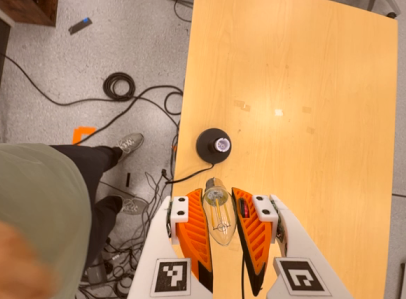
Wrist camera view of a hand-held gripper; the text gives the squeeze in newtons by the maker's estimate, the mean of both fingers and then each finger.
{"total": 20.6, "left": 22.9, "right": 18.3}